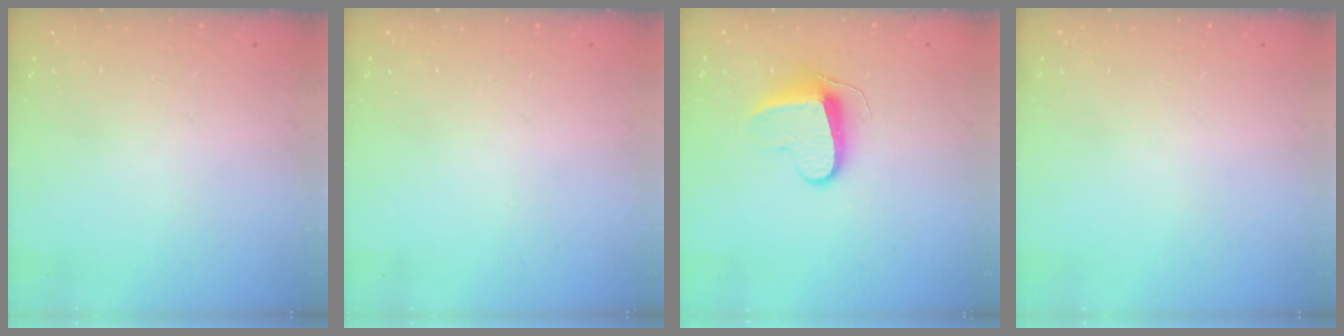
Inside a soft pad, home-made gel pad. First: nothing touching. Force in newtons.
{"total": 0.0}
{"total": 9.5, "press": 9.5, "slide": 0.7}
{"total": 0.0}